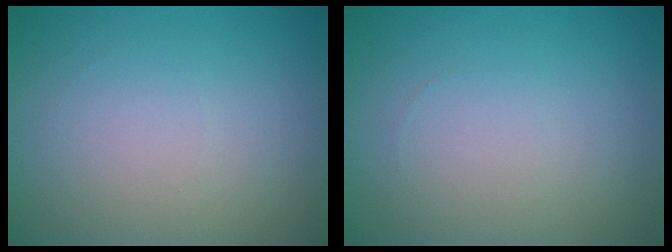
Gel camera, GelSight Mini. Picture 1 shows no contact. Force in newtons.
{"total": 0.0}